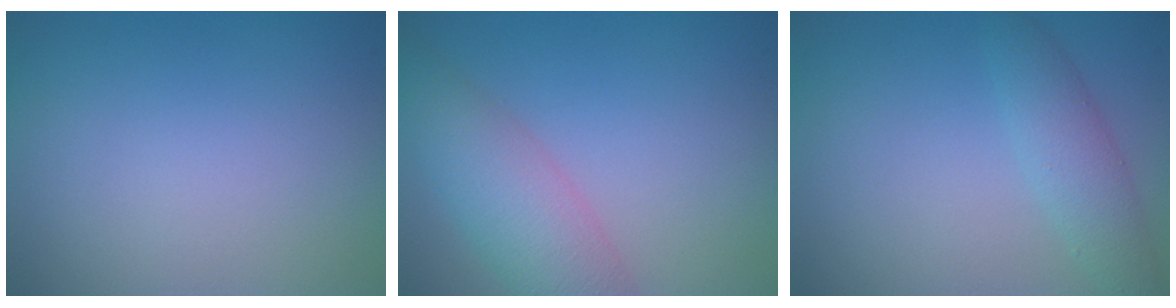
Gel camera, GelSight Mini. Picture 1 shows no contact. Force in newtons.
{"total": 5.0, "press": 5.0, "slide": 0.2}
{"total": 2.6, "press": 2.6, "slide": 0.1}